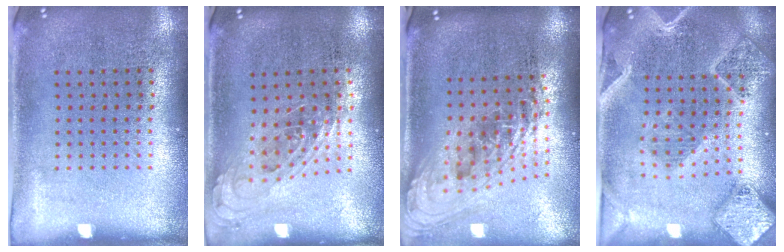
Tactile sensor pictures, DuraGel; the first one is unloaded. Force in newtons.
{"total": 0.8, "press": 0.7, "slide": 0.3}
{"total": 2.3, "press": 1.7, "slide": 1.6}
{"total": 2.8, "press": 2.4, "slide": 1.3}